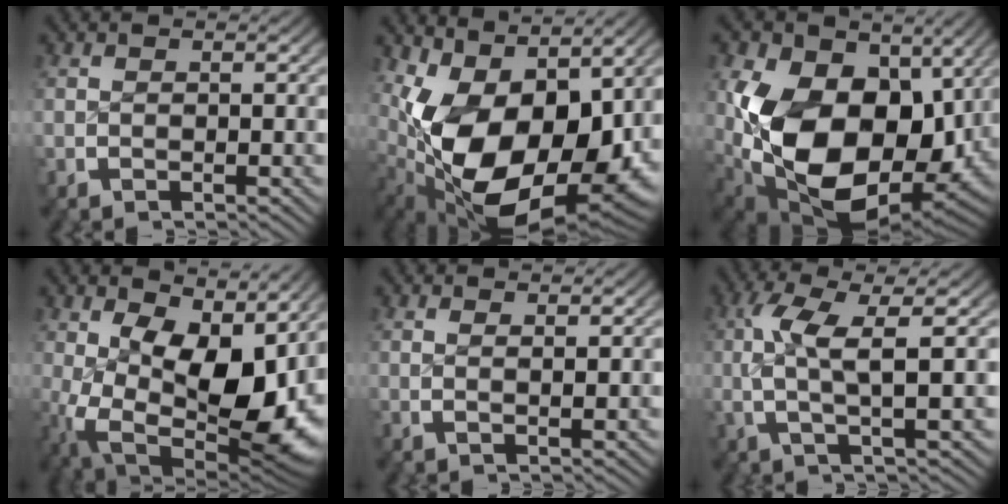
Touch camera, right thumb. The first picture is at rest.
{"total": 19.7, "force": [-1.8, 11.7, 15.8], "torque": [-0.322, -0.081, 0.029]}
{"total": 23.7, "force": [-2.2, 16.2, 17.1], "torque": [-0.350, -0.111, 0.019]}
{"total": 16.9, "force": [-1.7, 10.2, 13.4], "torque": [-0.254, -0.080, 0.020]}
{"total": 1.4, "force": [0.9, -0.1, 1.0], "torque": [-0.018, -0.003, 0.021]}
{"total": 6.1, "force": [1.6, 1.6, 5.6], "torque": [-0.127, -0.001, 0.030]}